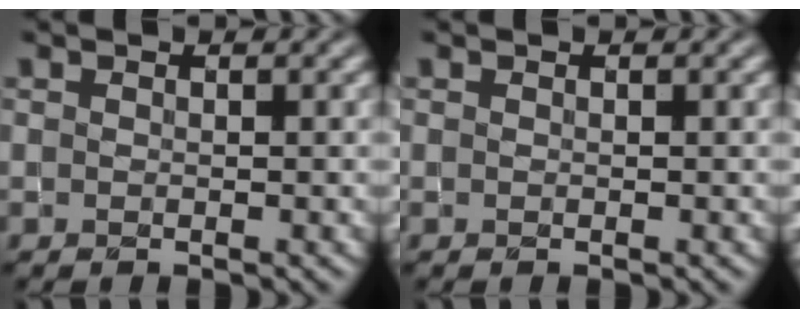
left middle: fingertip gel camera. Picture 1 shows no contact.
{"total": 0.0}